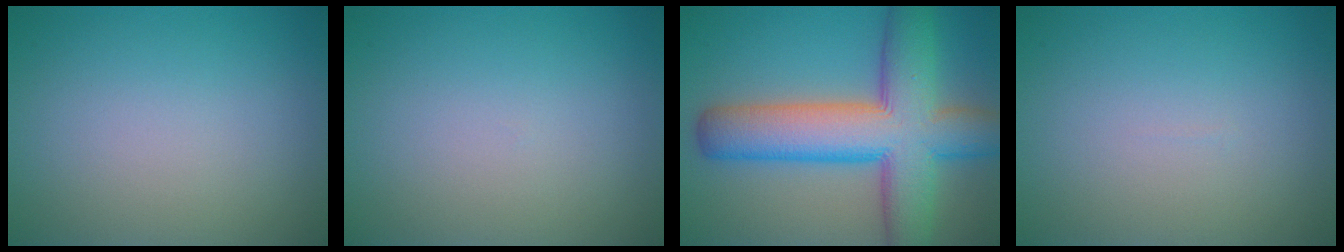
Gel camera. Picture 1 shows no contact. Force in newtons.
{"total": 0.0}
{"total": 11.6, "press": 11.6, "slide": 0.6}
{"total": 0.0}